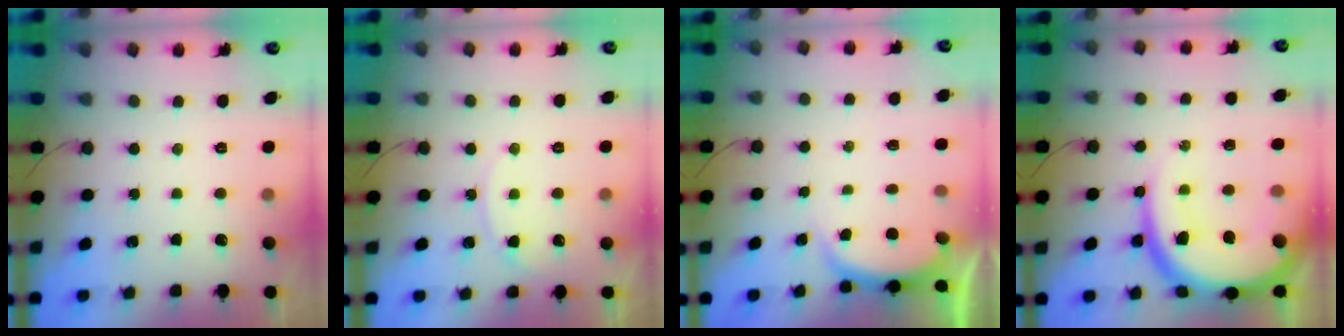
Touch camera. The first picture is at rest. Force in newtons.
{"total": 6.7, "press": 6.7, "slide": 0.7}
{"total": 2.8, "press": 2.7, "slide": 0.6}
{"total": 20.5, "press": 20.4, "slide": 2.1}